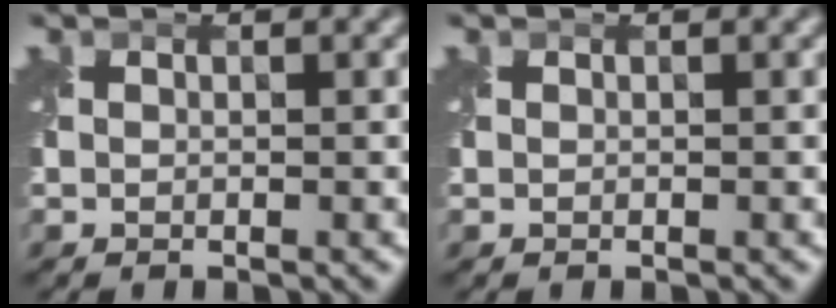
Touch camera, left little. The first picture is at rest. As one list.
[{"total": 0.0}]